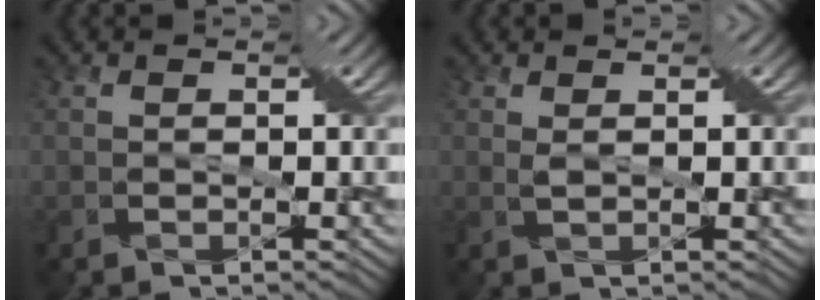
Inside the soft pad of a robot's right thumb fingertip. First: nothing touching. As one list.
[{"total": 1.4, "force": [0.6, 0.2, 1.2], "torque": [-0.027, 0.004, 0.015]}]